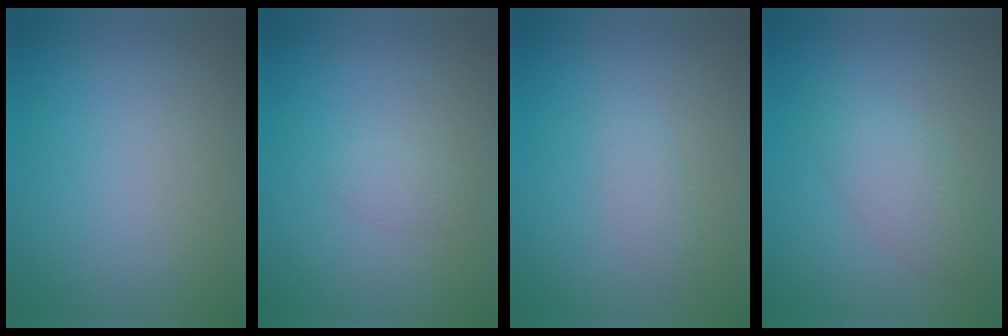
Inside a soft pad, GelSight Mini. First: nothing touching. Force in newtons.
{"total": 0.8, "press": 0.8, "slide": 0.0}
{"total": 1.3, "press": 1.3, "slide": 0.1}
{"total": 2.9, "press": 2.8, "slide": 0.3}